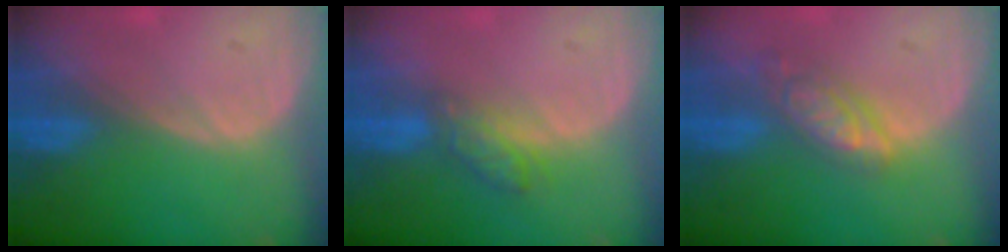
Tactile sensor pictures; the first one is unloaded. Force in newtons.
{"total": 4.3, "press": 4.1, "slide": 1.5}
{"total": 5.8, "press": 5.1, "slide": 2.8}